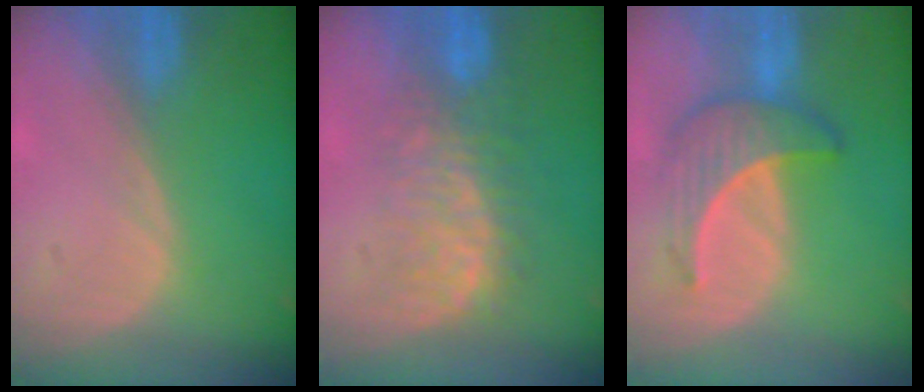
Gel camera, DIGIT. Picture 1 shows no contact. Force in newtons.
{"total": 7.8, "press": 7.6, "slide": 1.6}
{"total": 6.5, "press": 6.4, "slide": 1.1}